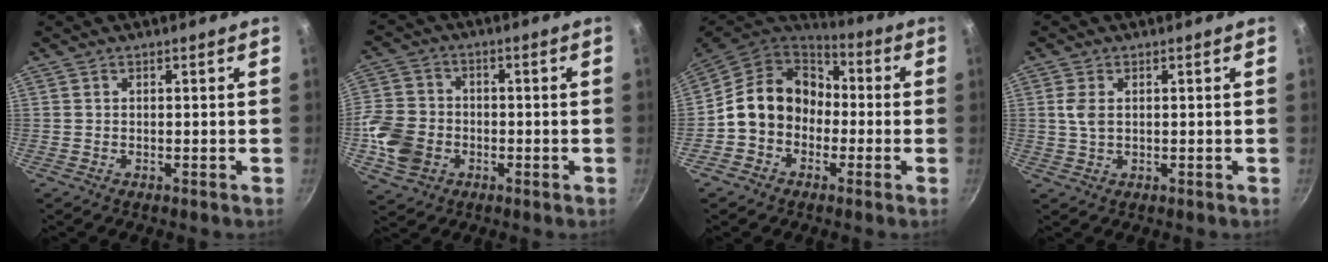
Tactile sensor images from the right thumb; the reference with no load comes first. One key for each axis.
{"total": 10.7, "fx": -2.8, "fy": 8.7, "fz": 5.6, "tx": -0.099, "ty": 0.020, "tz": -0.063}
{"total": 14.6, "fx": -1.2, "fy": 12.2, "fz": 7.9, "tx": -0.104, "ty": 0.052, "tz": -0.035}
{"total": 3.0, "fx": 0.6, "fy": 1.7, "fz": 2.3, "tx": -0.049, "ty": 0.000, "tz": 0.013}